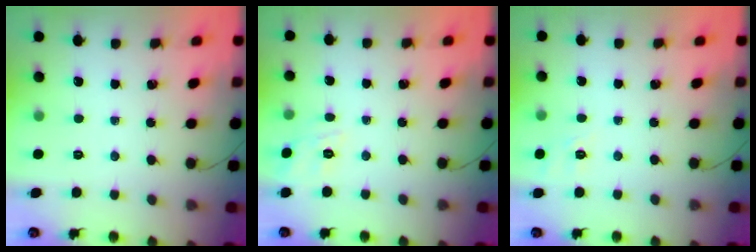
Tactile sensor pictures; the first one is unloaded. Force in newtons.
{"total": 5.3, "press": 5.0, "slide": 1.7}
{"total": 1.8, "press": 1.0, "slide": 1.5}